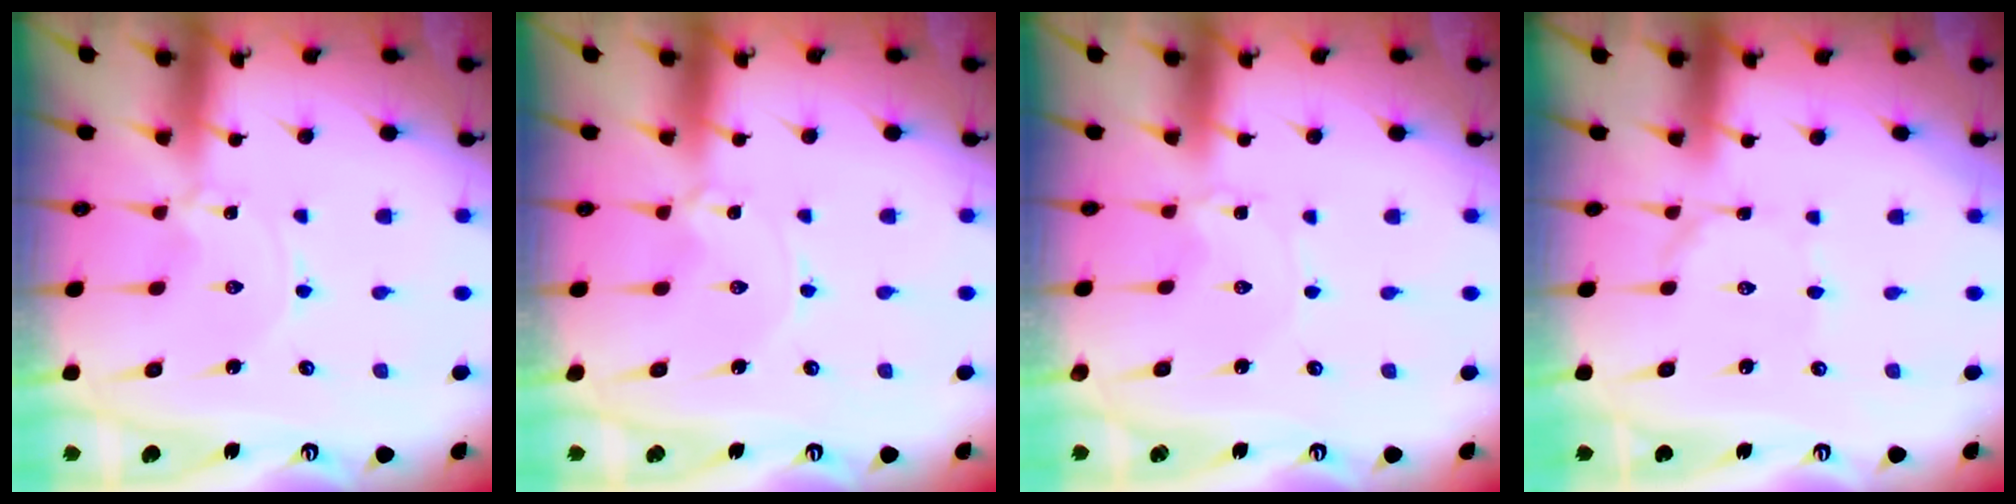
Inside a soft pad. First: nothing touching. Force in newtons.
{"total": 1.7, "press": 1.6, "slide": 0.1}
{"total": 0.6, "press": 0.6, "slide": 0.1}
{"total": 0.9, "press": 0.9, "slide": 0.1}